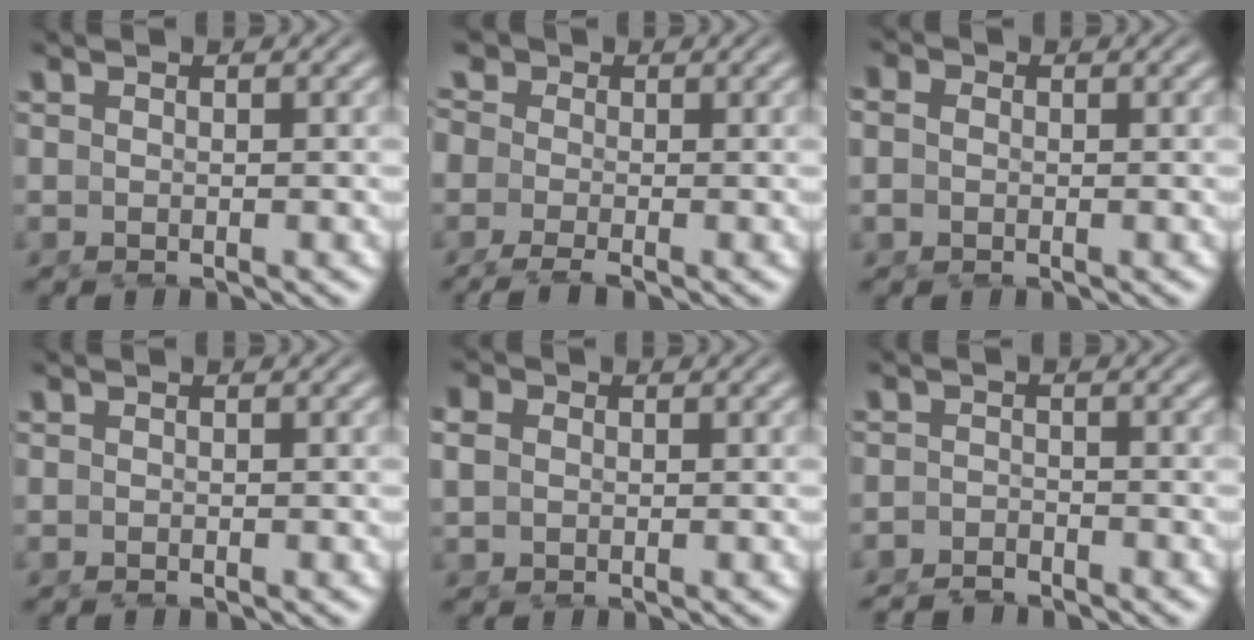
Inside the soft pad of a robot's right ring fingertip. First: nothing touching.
{"total": 3.5, "force": [-0.2, 3.1, 1.5], "torque": [-0.028, 0.001, -0.019]}
{"total": 1.7, "force": [0.1, 1.4, 0.8], "torque": [-0.030, -0.007, 0.002]}
{"total": 0.0}
{"total": 1.7, "force": [0.5, 1.4, 0.9], "torque": [-0.028, -0.003, 0.010]}
{"total": 2.4, "force": [-2.3, 0.0, -0.6], "torque": [0.010, -0.013, -0.037]}